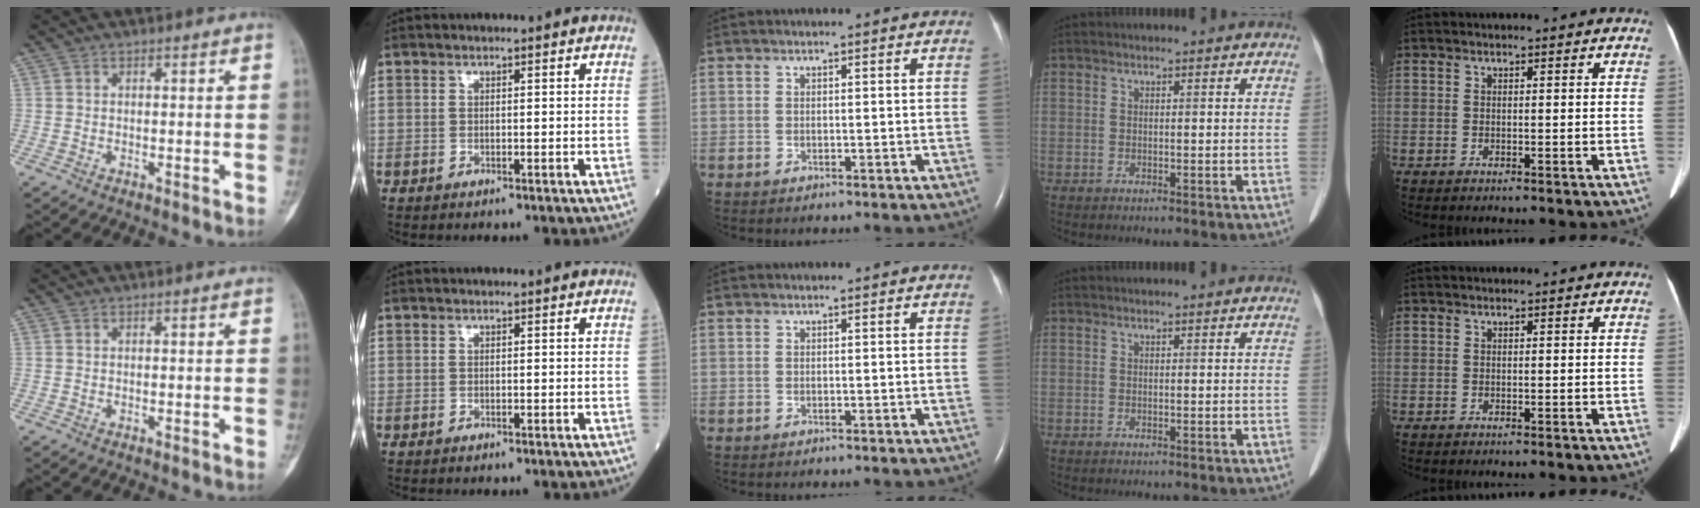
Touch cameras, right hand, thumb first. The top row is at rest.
{}